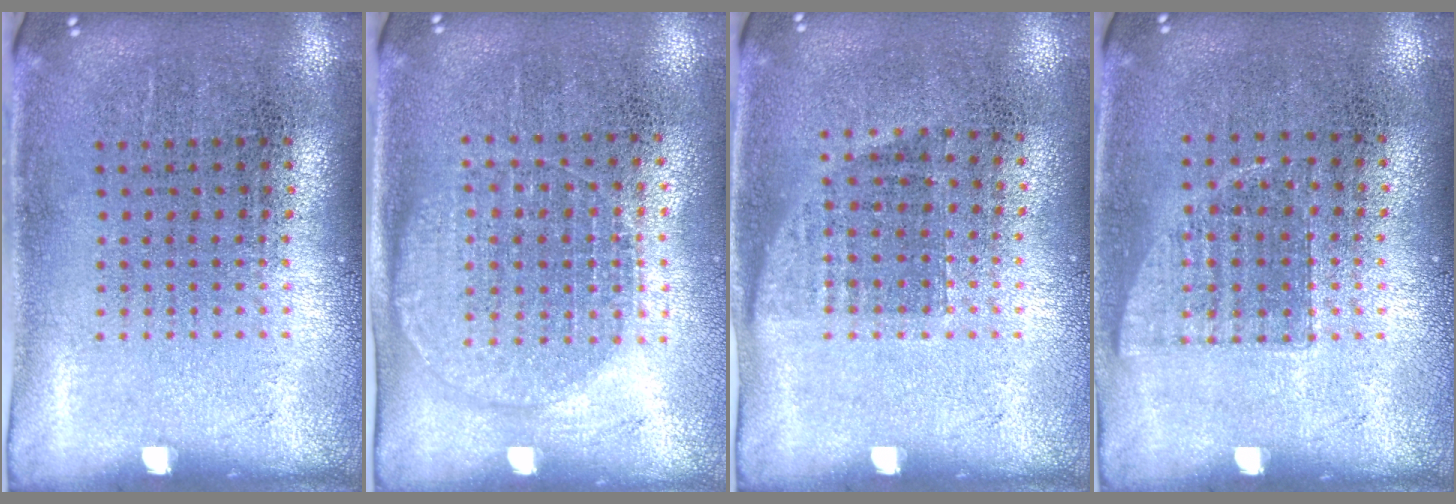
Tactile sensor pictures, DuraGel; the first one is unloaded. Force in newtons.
{"total": 1.3, "press": 1.2, "slide": 0.5}
{"total": 0.8, "press": 0.7, "slide": 0.5}
{"total": 0.6, "press": 0.6, "slide": 0.2}